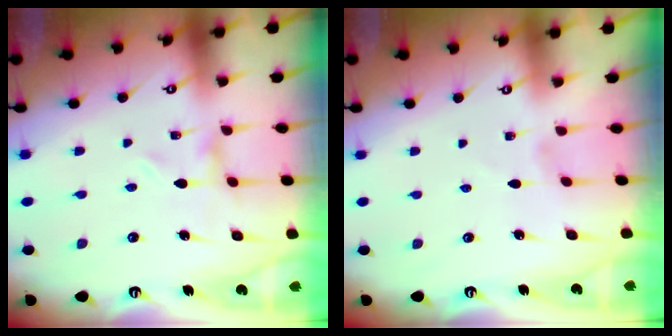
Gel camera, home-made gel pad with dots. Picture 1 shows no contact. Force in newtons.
{"total": 1.2, "press": 1.2, "slide": 0.0}